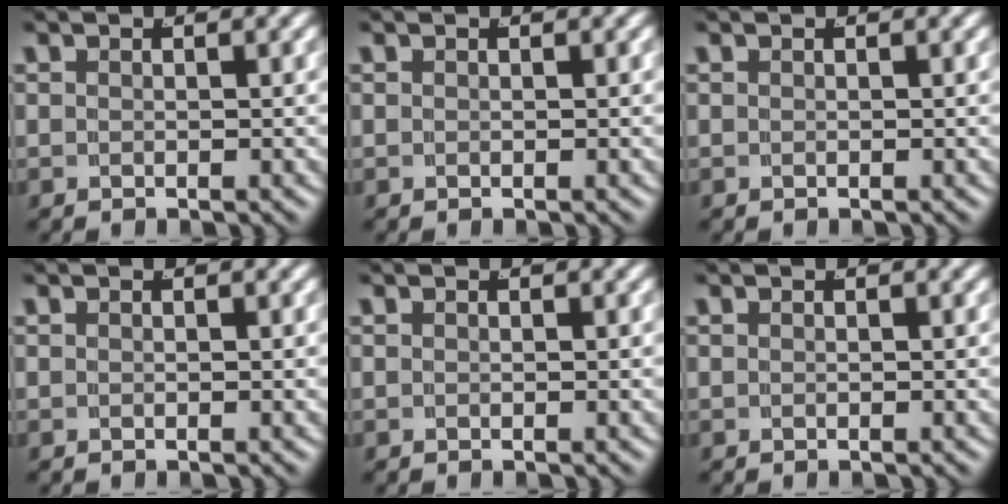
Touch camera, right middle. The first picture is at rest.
{"total": 0.0}
{"total": 0.0}
{"total": 0.0}
{"total": 0.0}
{"total": 0.0}